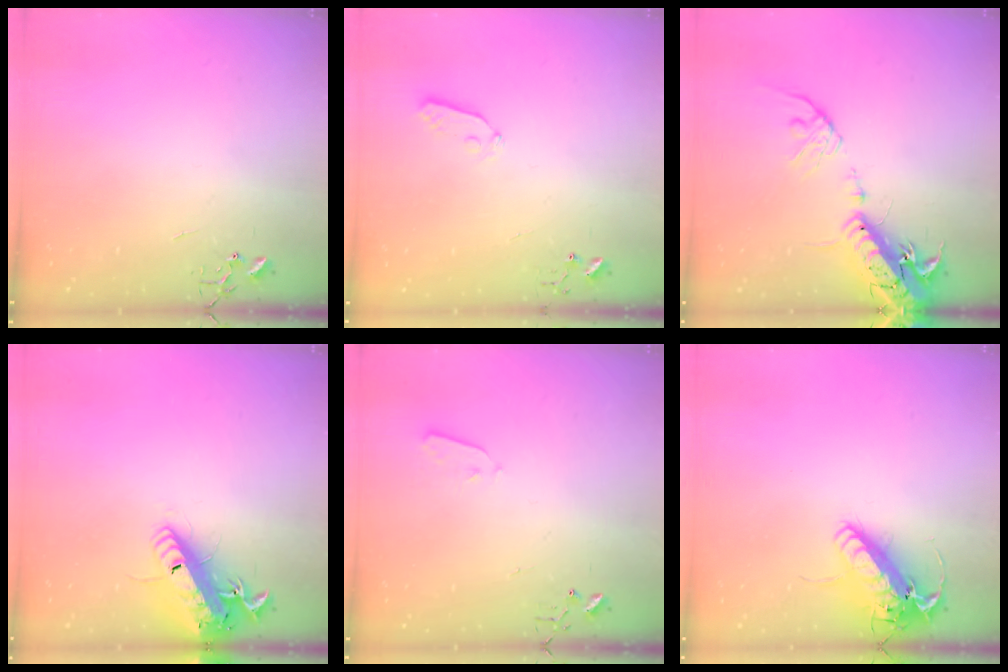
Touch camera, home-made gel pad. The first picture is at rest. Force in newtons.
{"total": 3.6, "press": 3.6, "slide": 0.5}
{"total": 18.1, "press": 17.7, "slide": 3.8}
{"total": 17.3, "press": 17.0, "slide": 3.4}
{"total": 2.9, "press": 2.9, "slide": 0.4}
{"total": 15.9, "press": 15.7, "slide": 2.8}